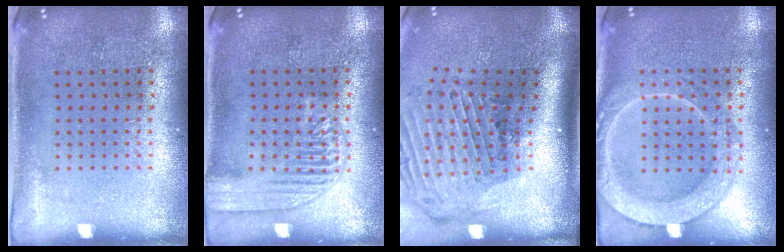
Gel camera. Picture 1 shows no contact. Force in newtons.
{"total": 2.5, "press": 2.5, "slide": 0.3}
{"total": 3.1, "press": 2.2, "slide": 2.2}
{"total": 3.7, "press": 3.7, "slide": 0.5}